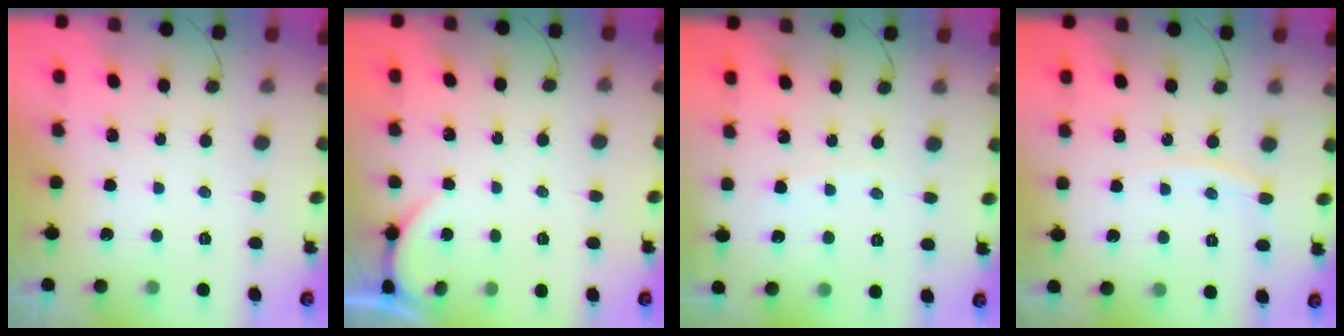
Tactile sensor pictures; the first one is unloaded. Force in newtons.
{"total": 1.6, "press": 1.6, "slide": 0.1}
{"total": 2.3, "press": 2.3, "slide": 0.3}
{"total": 5.3, "press": 5.3, "slide": 0.6}